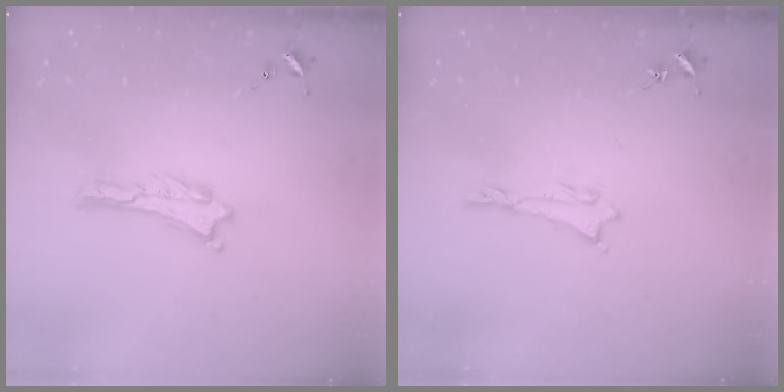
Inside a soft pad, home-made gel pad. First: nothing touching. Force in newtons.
{"total": 0.0}